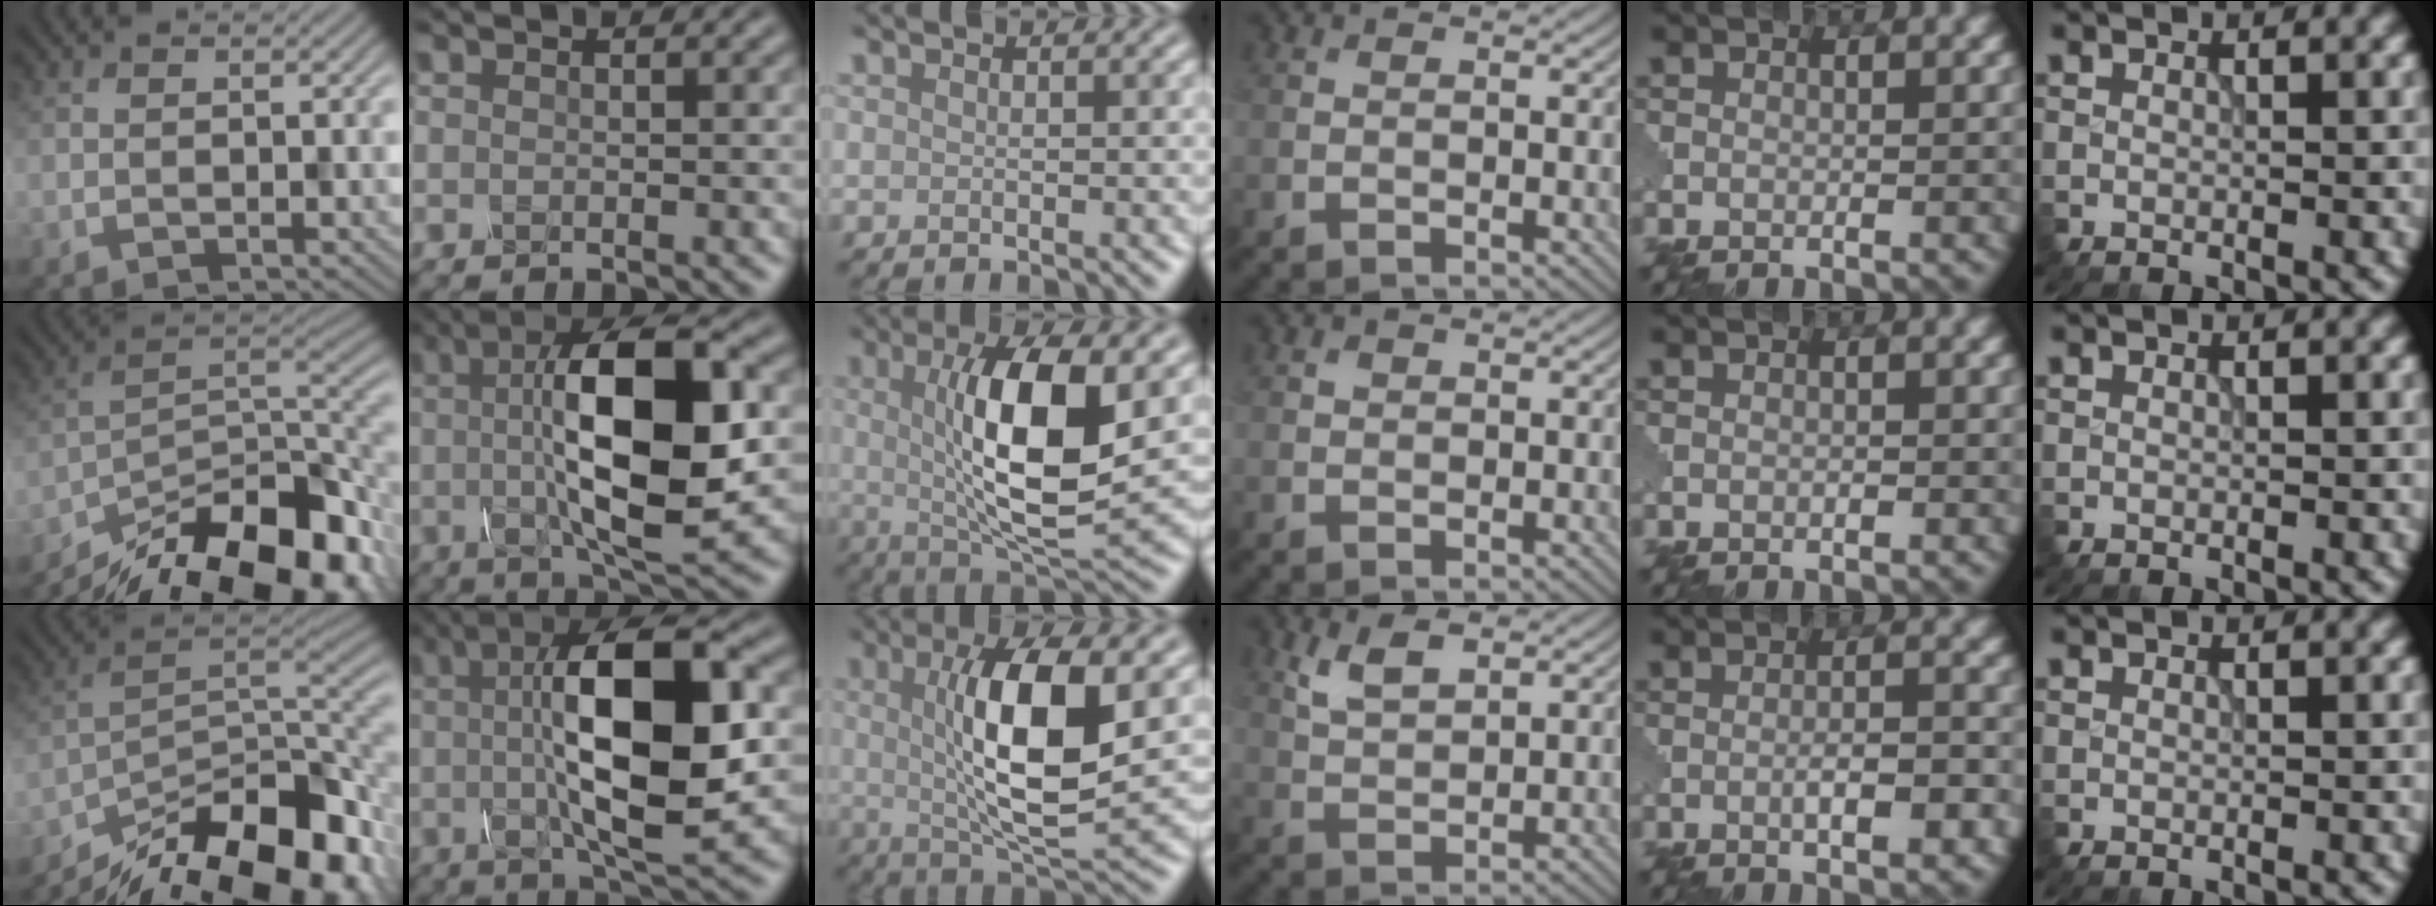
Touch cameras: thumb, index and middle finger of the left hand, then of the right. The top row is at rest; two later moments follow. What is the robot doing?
{"motion": "assemble", "object": "glue stick"}